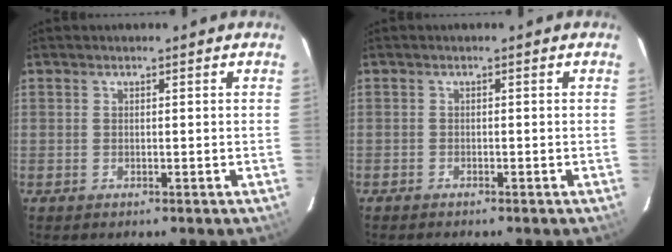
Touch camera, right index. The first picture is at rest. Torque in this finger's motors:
{"motor_torque": [0.05, -0.02, -0.02, 0.00]}